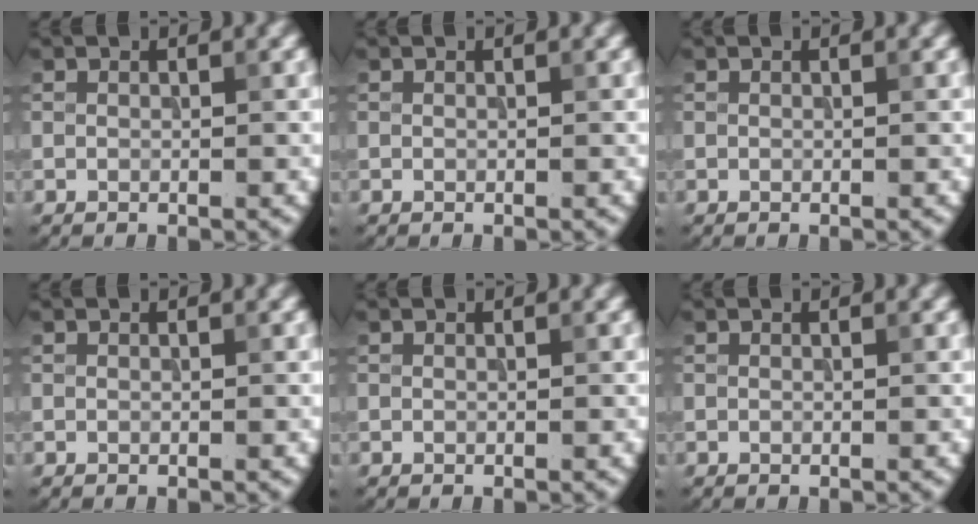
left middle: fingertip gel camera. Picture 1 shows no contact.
{"total": 0.0}
{"total": 0.0}
{"total": 0.0}
{"total": 0.0}
{"total": 0.0}